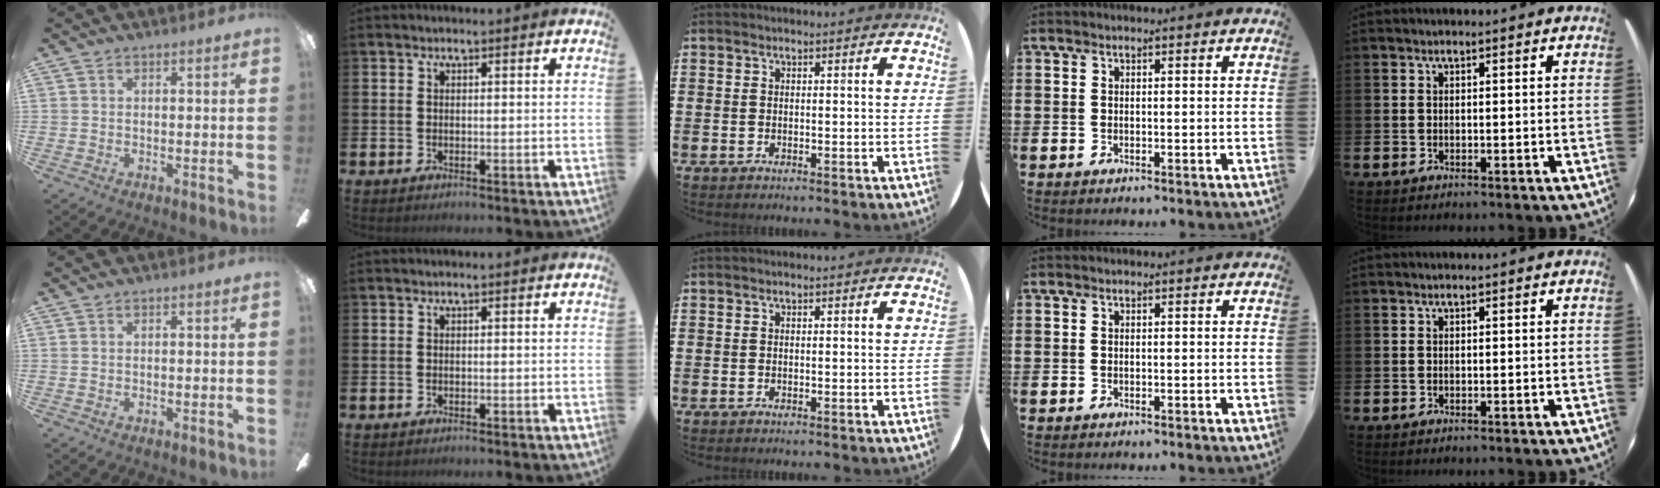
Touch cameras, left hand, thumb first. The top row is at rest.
{}